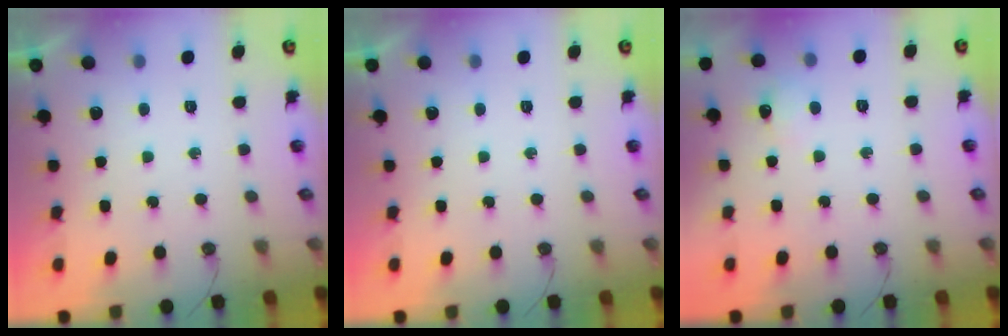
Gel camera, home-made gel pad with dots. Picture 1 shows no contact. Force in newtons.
{"total": 0.0}
{"total": 5.3, "press": 5.3, "slide": 0.9}